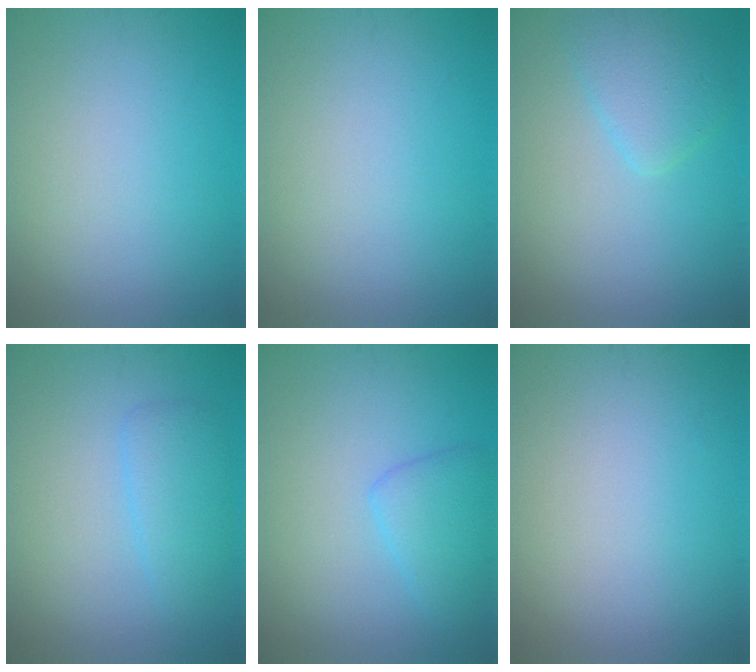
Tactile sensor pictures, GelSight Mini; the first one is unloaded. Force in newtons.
{"total": 0.0}
{"total": 2.6, "press": 2.6, "slide": 0.2}
{"total": 2.5, "press": 2.5, "slide": 0.1}
{"total": 2.6, "press": 2.6, "slide": 0.1}
{"total": 0.0}